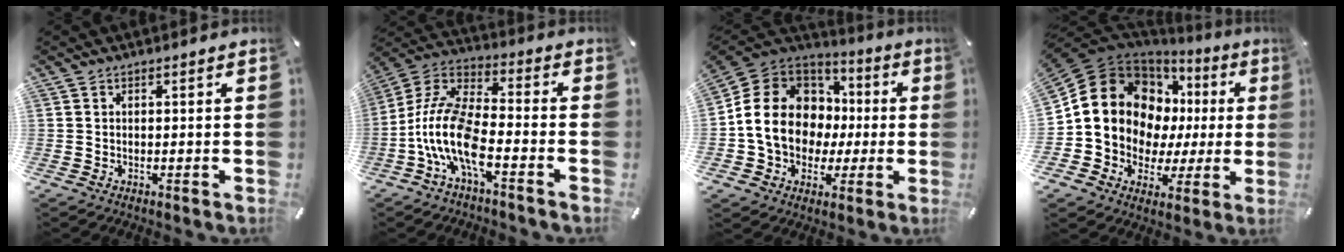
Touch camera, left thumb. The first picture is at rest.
{"total": 13.9, "force": [-6.1, 5.8, 11.1], "torque": [-0.242, 0.000, -0.114]}
{"total": 16.9, "force": [-1.6, 14.5, 8.5], "torque": [-0.173, 0.010, -0.024]}
{"total": 16.6, "force": [4.2, 13.5, 8.5], "torque": [-0.159, -0.033, 0.089]}